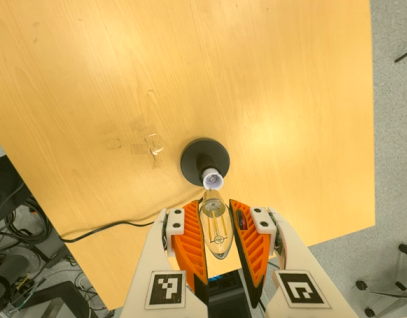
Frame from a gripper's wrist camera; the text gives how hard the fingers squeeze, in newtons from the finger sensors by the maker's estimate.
{"total": 12.8, "left": 13.2, "right": 12.4}